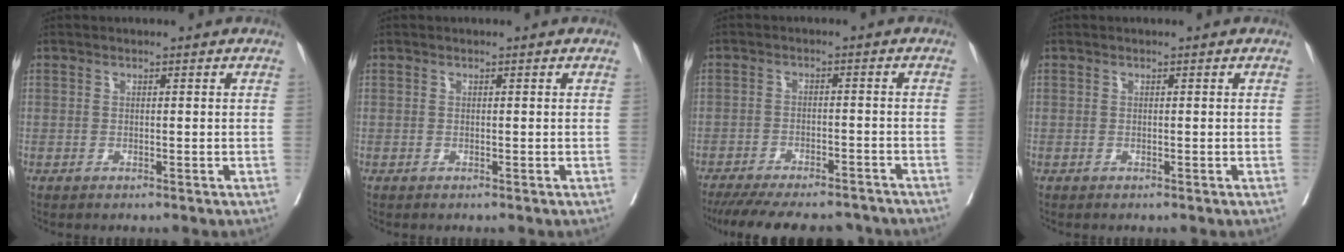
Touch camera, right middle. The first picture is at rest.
{"total": 0.0}
{"total": 17.3, "force": [-15.3, 4.2, 6.8], "torque": [-0.143, -0.019, -0.208]}
{"total": 0.0}